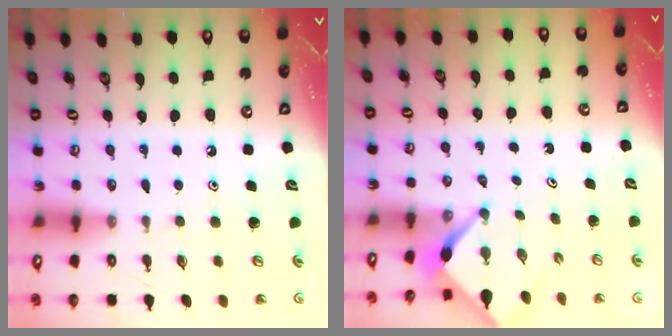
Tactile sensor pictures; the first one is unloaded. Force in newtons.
{"total": 2.6, "press": 2.6, "slide": 0.3}